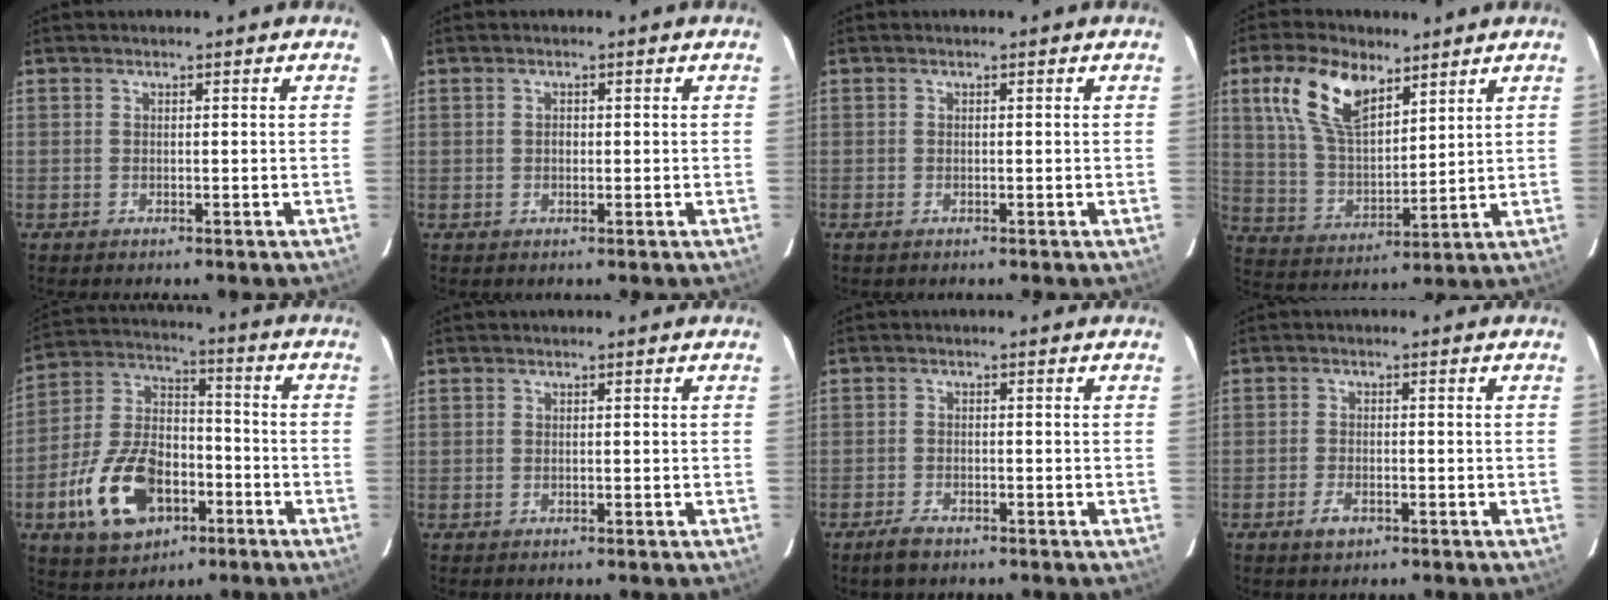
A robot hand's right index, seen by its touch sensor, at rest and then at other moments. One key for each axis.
{"total": 0.9, "fx": 0.0, "fy": 0.8, "fz": 0.3, "tx": -0.004, "ty": 0.003, "tz": -0.001}
{"total": 0.7, "fx": -0.5, "fy": 0.4, "fz": 0.2, "tx": -0.006, "ty": -0.002, "tz": -0.011}
{"total": 13.4, "fx": 7.4, "fy": 6.8, "fz": 9.0, "tx": -0.177, "ty": 0.021, "tz": 0.151}
{"total": 17.3, "fx": -7.1, "fy": 10.7, "fz": 11.6, "tx": -0.257, "ty": 0.016, "tz": -0.113}
{"total": 0.0}
{"total": 3.2, "fx": -2.5, "fy": 1.2, "fz": 1.6, "tx": -0.043, "ty": -0.003, "tz": -0.048}
{"total": 3.0, "fx": -1.8, "fy": 1.5, "fz": 1.9, "tx": -0.042, "ty": -0.001, "tz": -0.034}